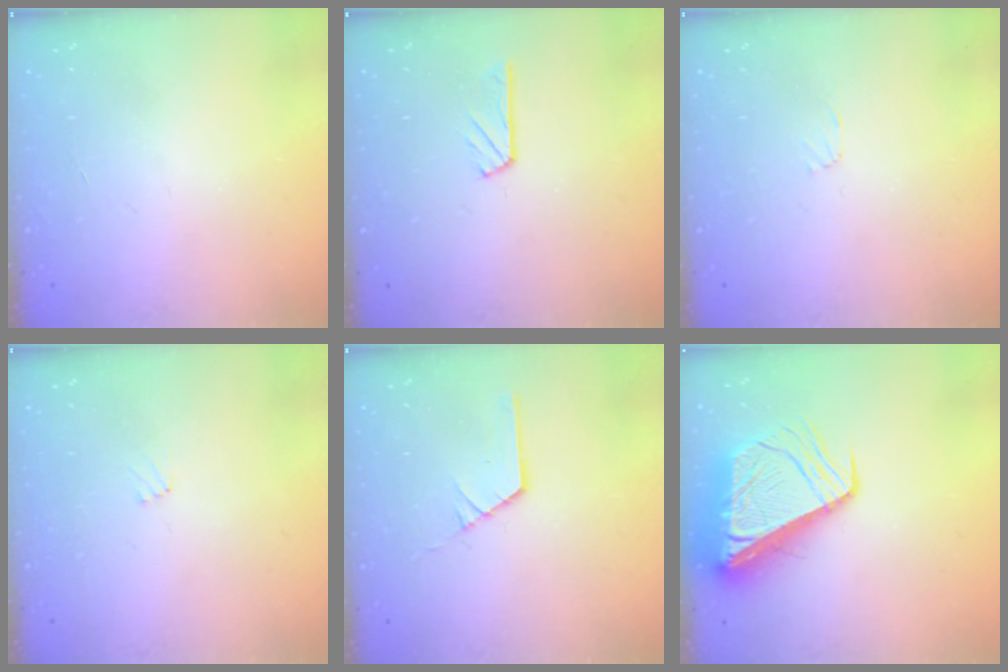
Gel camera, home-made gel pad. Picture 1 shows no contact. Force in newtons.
{"total": 2.7, "press": 2.7, "slide": 0.3}
{"total": 3.2, "press": 3.2, "slide": 0.5}
{"total": 3.3, "press": 3.3, "slide": 0.4}
{"total": 1.8, "press": 1.8, "slide": 0.0}
{"total": 11.8, "press": 11.7, "slide": 1.5}